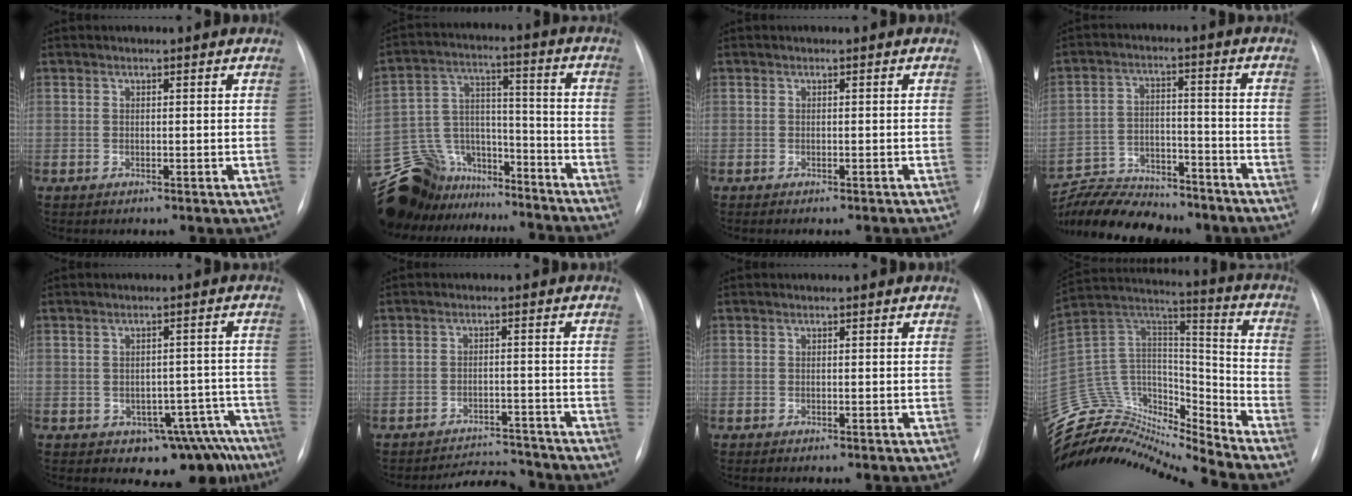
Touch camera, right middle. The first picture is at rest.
{"total": 21.9, "force": [-19.2, 9.2, 5.3], "torque": [-0.136, 0.051, -0.292]}
{"total": 3.8, "force": [-3.5, 0.3, 1.4], "torque": [-0.017, 0.000, -0.042]}
{"total": 15.5, "force": [-14.2, 4.1, 4.6], "torque": [-0.080, 0.024, -0.215]}
{"total": 9.7, "force": [-6.8, 5.8, 3.8], "torque": [-0.009, 0.034, -0.083]}
{"total": 6.0, "force": [-5.9, 0.6, -0.5], "torque": [0.006, 0.004, -0.090]}
{"total": 0.8, "force": [-0.7, 0.1, 0.5], "torque": [-0.006, -0.002, -0.007]}
{"total": 20.5, "force": [-19.7, 3.5, 4.2], "torque": [-0.084, 0.090, -0.333]}